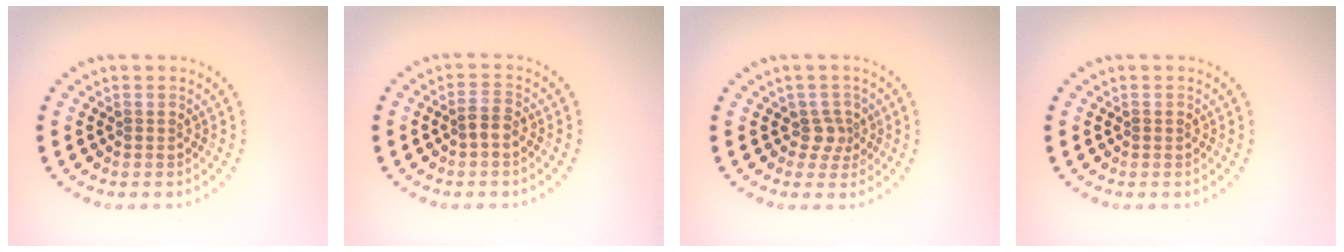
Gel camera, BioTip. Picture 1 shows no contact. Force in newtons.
{"total": 1.3, "press": 1.2, "slide": 0.5}
{"total": 1.9, "press": 1.4, "slide": 1.3}
{"total": 0.6, "press": 0.6, "slide": 0.1}